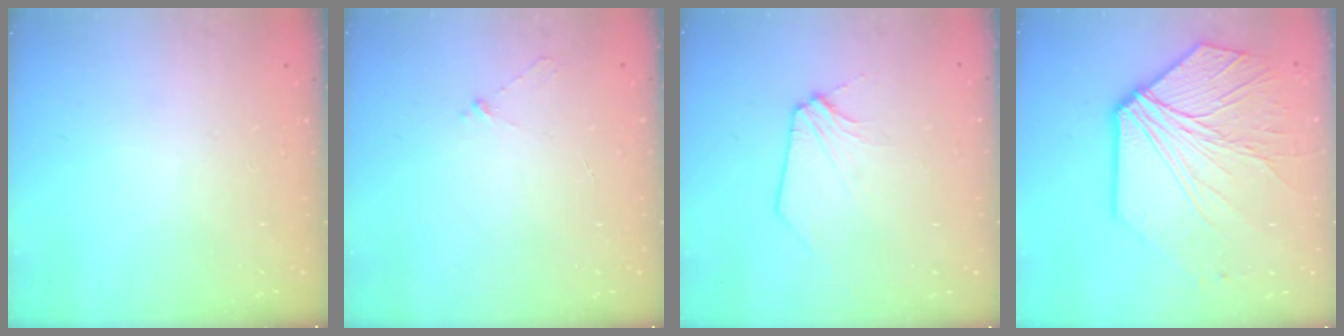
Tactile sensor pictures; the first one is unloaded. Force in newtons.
{"total": 3.1, "press": 3.1, "slide": 0.4}
{"total": 2.3, "press": 2.2, "slide": 0.5}
{"total": 13.3, "press": 13.2, "slide": 1.7}